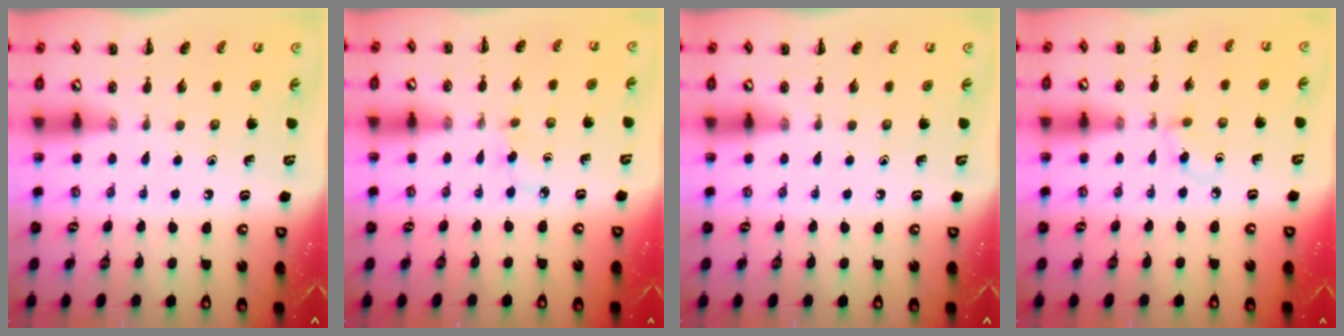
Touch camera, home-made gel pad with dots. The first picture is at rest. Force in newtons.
{"total": 2.9, "press": 2.7, "slide": 1.1}
{"total": 0.0}
{"total": 2.9, "press": 2.6, "slide": 1.2}